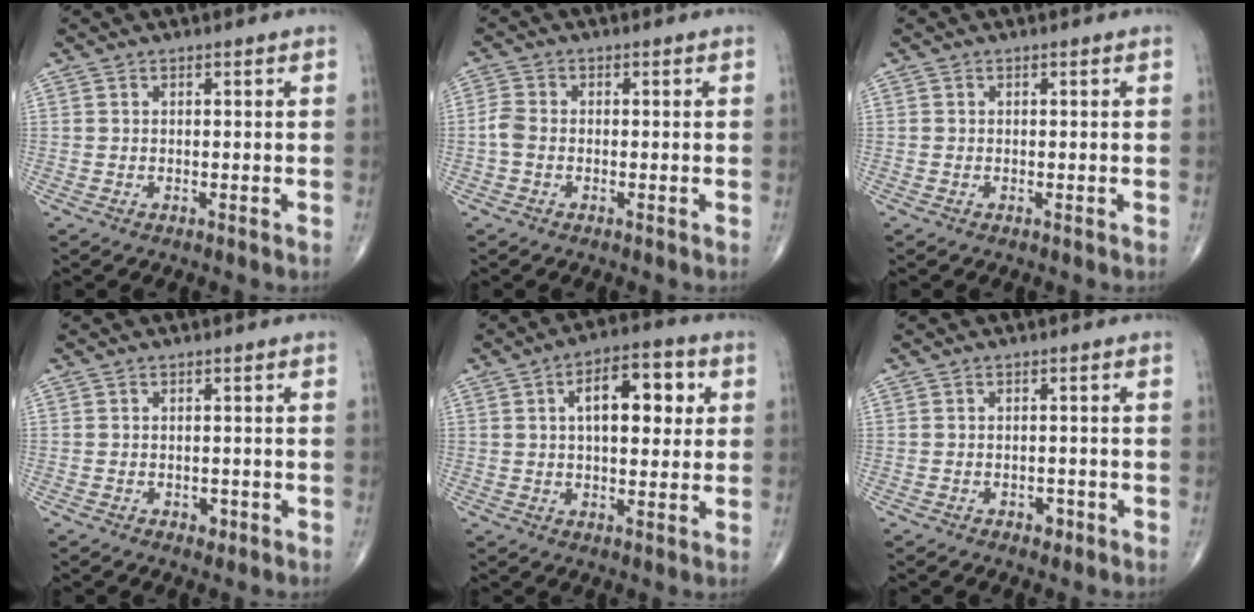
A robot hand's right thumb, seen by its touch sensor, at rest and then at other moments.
{"total": 2.8, "force": [-0.7, 2.0, 1.9], "torque": [-0.043, 0.006, -0.022]}
{"total": 0.0}
{"total": 1.4, "force": [-0.6, 1.0, 0.8], "torque": [-0.007, 0.001, -0.007]}
{"total": 11.9, "force": [2.9, 5.8, 9.9], "torque": [-0.121, 0.011, 0.040]}
{"total": 1.8, "force": [-1.0, 1.1, 1.0], "torque": [-0.008, 0.004, -0.013]}